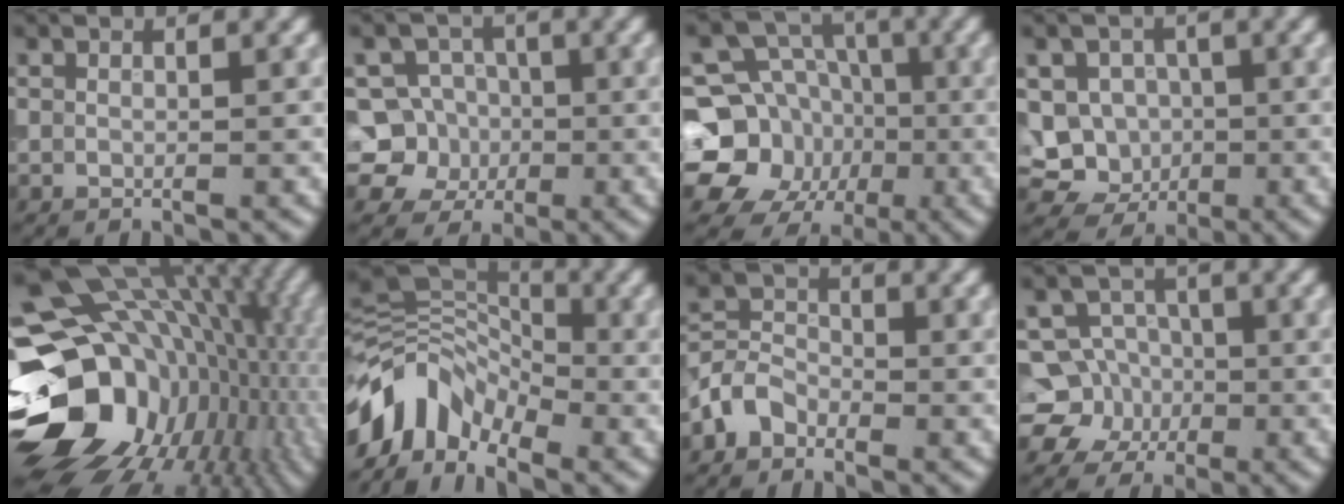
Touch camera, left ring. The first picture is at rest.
{"total": 6.6, "force": [-1.0, 6.2, 1.9], "torque": [-0.014, 0.026, -0.051]}
{"total": 12.1, "force": [-2.4, 10.9, 4.7], "torque": [-0.079, -0.015, -0.071]}
{"total": 7.8, "force": [-1.0, 7.3, 2.5], "torque": [-0.033, 0.021, -0.053]}
{"total": 20.5, "force": [-2.9, 15.7, 12.8], "torque": [-0.205, -0.012, -0.039]}
{"total": 7.6, "force": [-4.0, 4.9, 4.3], "torque": [-0.073, 0.010, -0.091]}
{"total": 2.9, "force": [-1.8, 2.0, 1.1], "torque": [-0.019, 0.011, -0.045]}
{"total": 7.7, "force": [-1.9, 7.2, 1.8], "torque": [-0.018, 0.017, -0.062]}